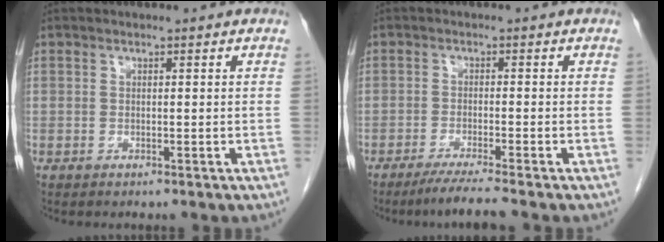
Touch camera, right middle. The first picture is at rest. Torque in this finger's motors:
{"motor_torque": [0.02, -0.02, 0.00, 0.01]}